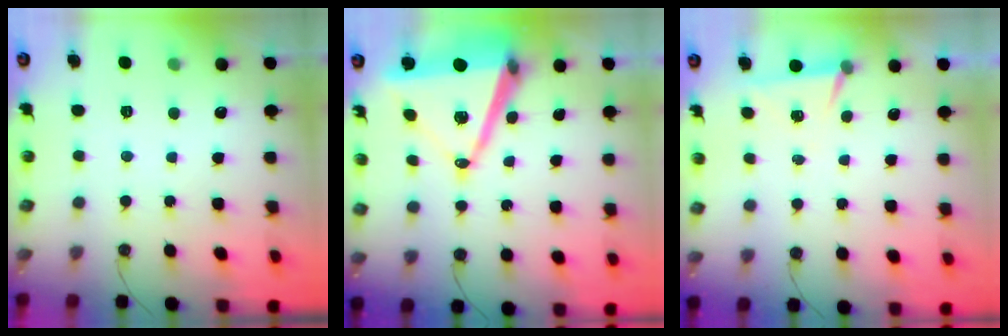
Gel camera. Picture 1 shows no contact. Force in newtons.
{"total": 16.3, "press": 15.8, "slide": 4.0}
{"total": 5.4, "press": 3.2, "slide": 4.4}